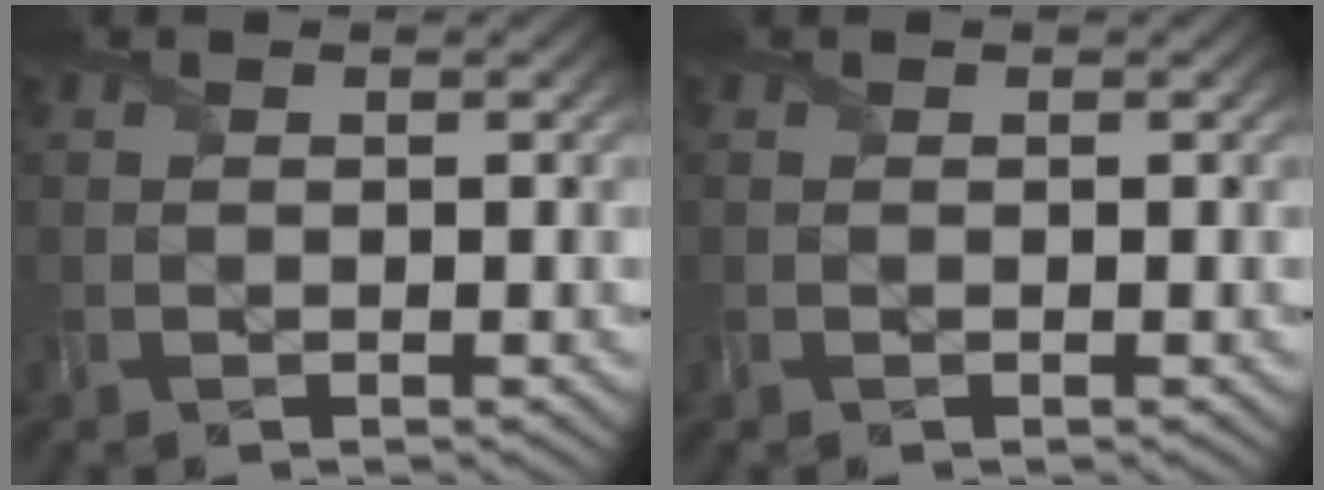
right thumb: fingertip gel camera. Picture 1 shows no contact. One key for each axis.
{"total": 0.0}